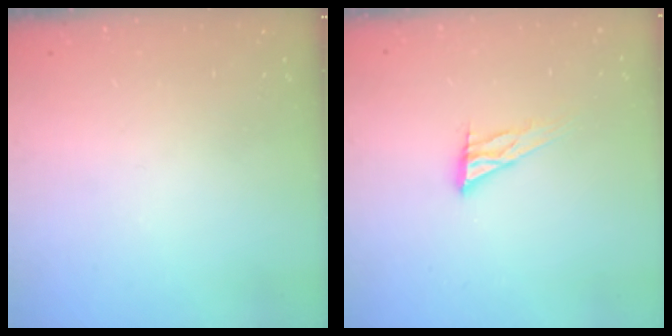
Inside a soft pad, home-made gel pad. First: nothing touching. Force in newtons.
{"total": 9.2, "press": 9.1, "slide": 0.7}